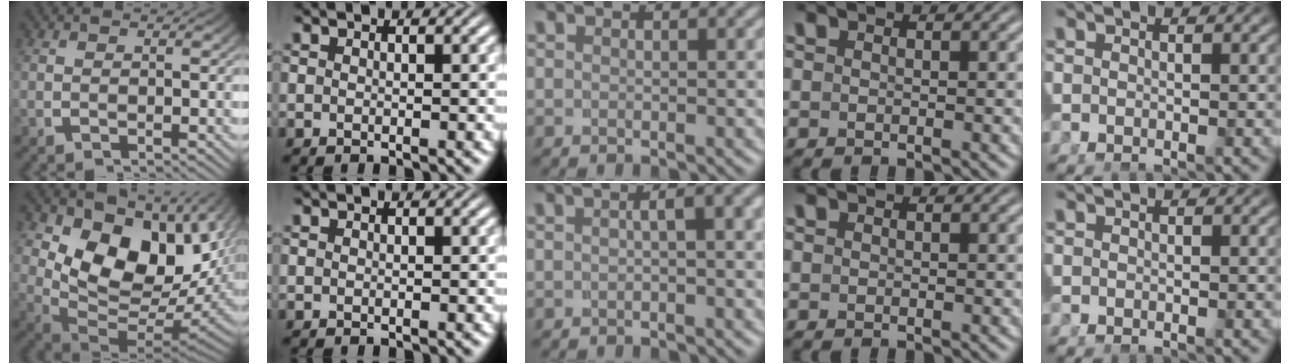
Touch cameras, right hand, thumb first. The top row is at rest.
{"thumb": {"total": 16.1, "force": [0.0, 10.7, 12.1], "torque": [-0.217, -0.062, 0.025]}, "middle": {"total": 2.6, "force": [0.0, 0.5, 2.5], "torque": [-0.024, 0.009, 0.000]}}